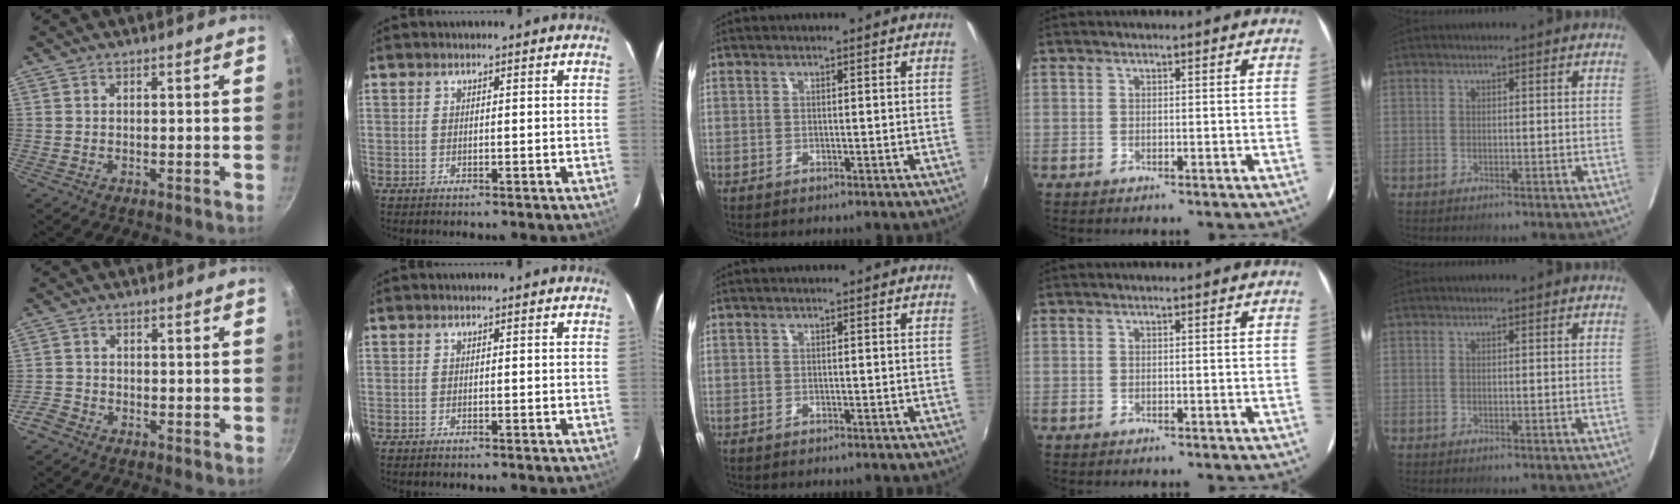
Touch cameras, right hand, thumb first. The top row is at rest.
{"thumb": {"total": 2.7, "force": [-2.0, 1.6, 0.8], "torque": [-0.022, 0.013, -0.044]}}